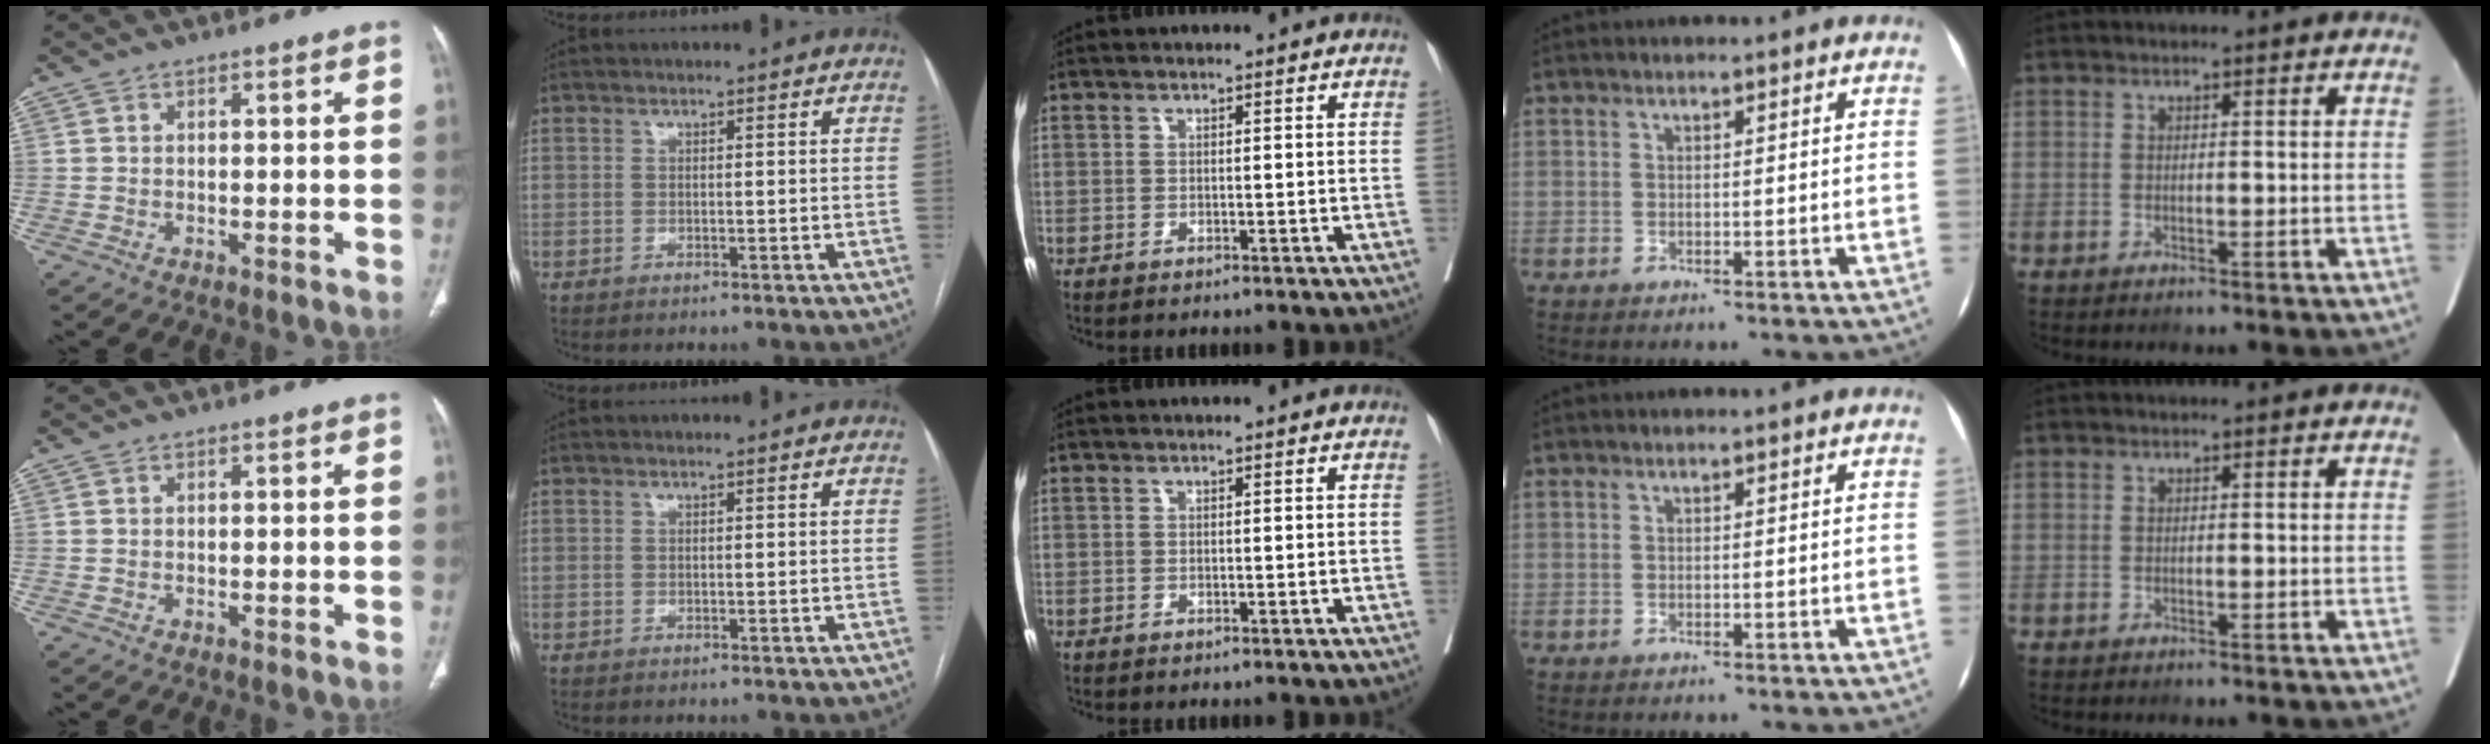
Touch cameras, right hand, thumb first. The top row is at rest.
{}